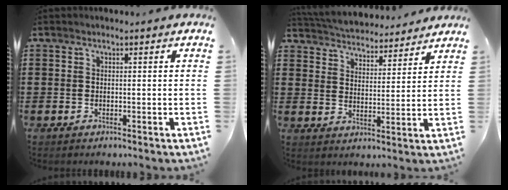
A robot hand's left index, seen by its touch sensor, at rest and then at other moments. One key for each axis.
{"total": 4.3, "fx": 4.3, "fy": 0.3, "fz": -0.2, "tx": -0.021, "ty": -0.033, "tz": 0.072}